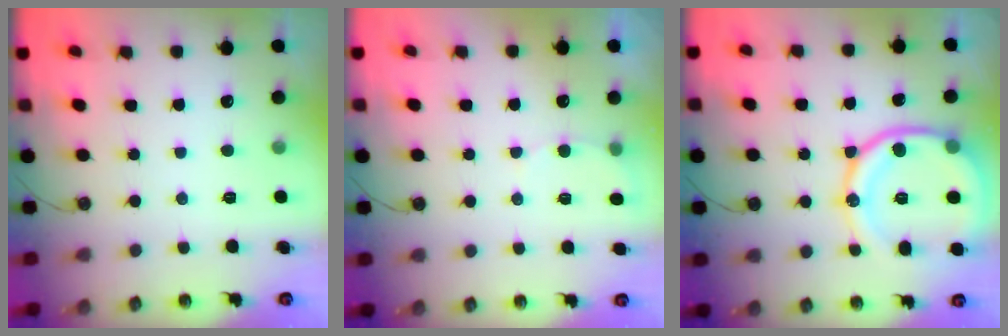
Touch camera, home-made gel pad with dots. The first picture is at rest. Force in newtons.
{"total": 5.3, "press": 5.1, "slide": 1.3}
{"total": 18.9, "press": 18.8, "slide": 2.3}